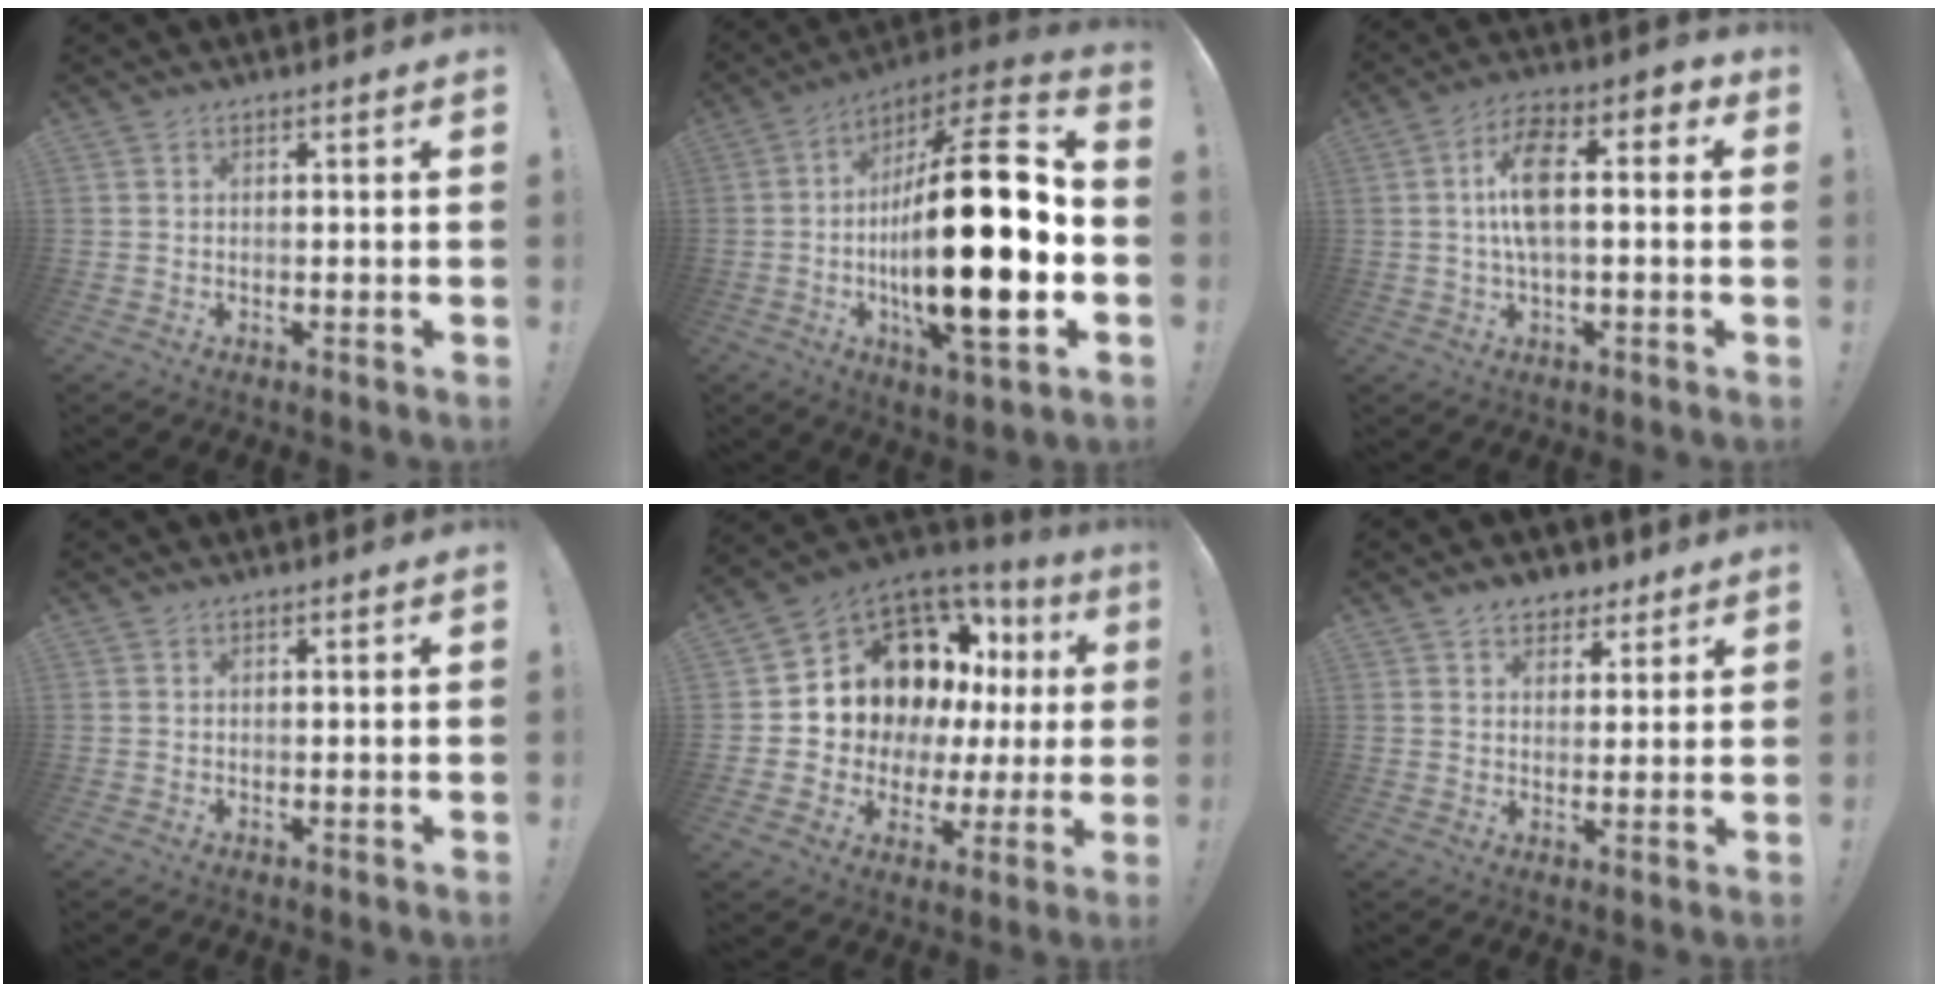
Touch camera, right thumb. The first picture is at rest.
{"total": 30.7, "force": [-3.7, 9.5, 29.0], "torque": [-0.494, 0.010, -0.065]}
{"total": 11.9, "force": [1.3, 5.8, 10.3], "torque": [-0.176, 0.009, 0.022]}
{"total": 0.0}
{"total": 13.1, "force": [7.4, 8.7, 6.5], "torque": [-0.099, -0.070, 0.151]}
{"total": 6.3, "force": [4.2, 4.4, 1.6], "torque": [-0.017, -0.022, 0.079]}